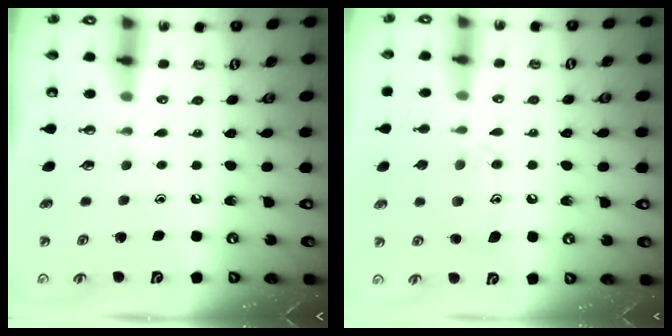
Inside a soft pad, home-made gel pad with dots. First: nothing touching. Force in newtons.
{"total": 13.5, "press": 13.4, "slide": 0.9}